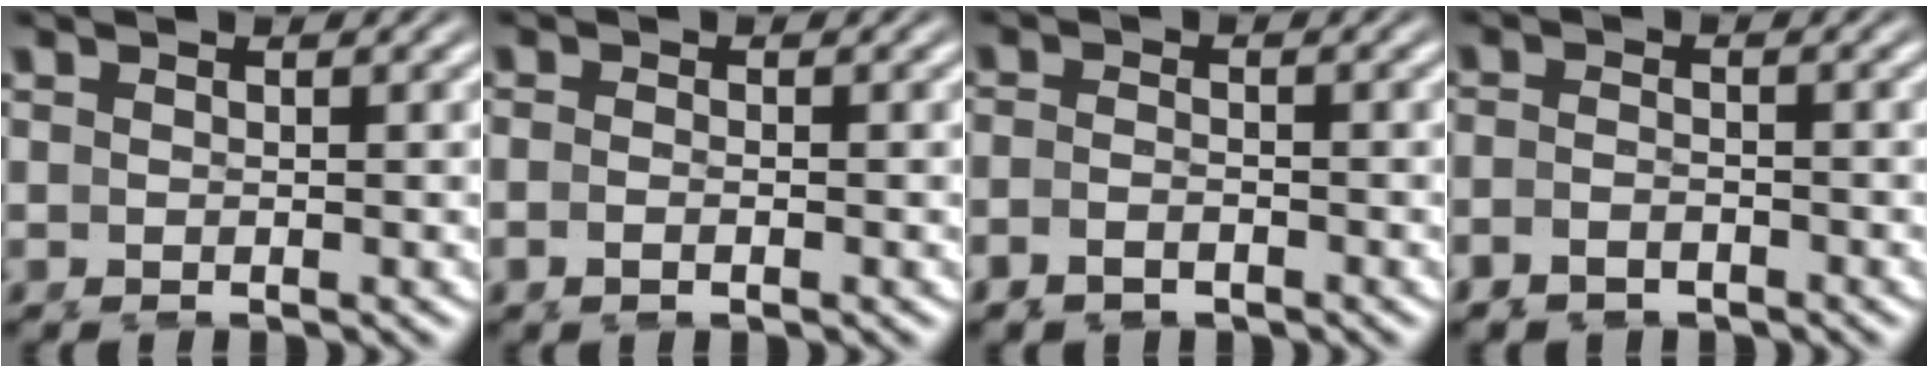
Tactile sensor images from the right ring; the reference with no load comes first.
{"total": 1.3, "force": [-0.9, 0.7, 0.7], "torque": [-0.021, -0.002, -0.023]}
{"total": 3.1, "force": [-2.4, 1.8, 1.0], "torque": [-0.032, -0.016, -0.041]}
{"total": 3.4, "force": [-2.7, 1.9, 0.8], "torque": [-0.030, -0.017, -0.046]}